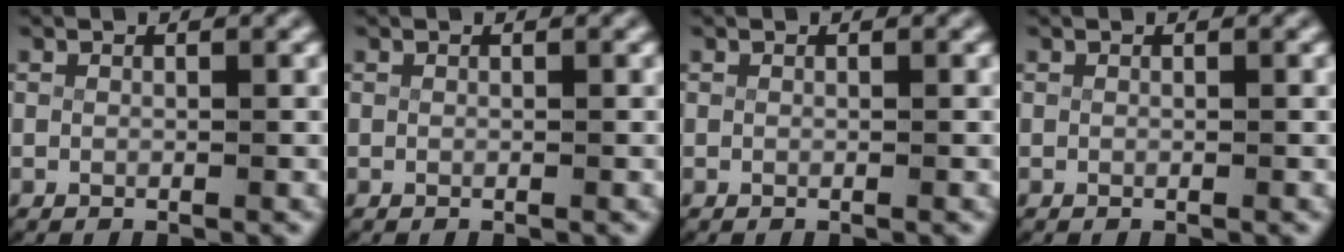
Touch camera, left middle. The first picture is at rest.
{"total": 0.6, "force": [-0.1, -0.6, -0.2], "torque": [0.003, -0.011, 0.007]}
{"total": 0.0}
{"total": 0.0}